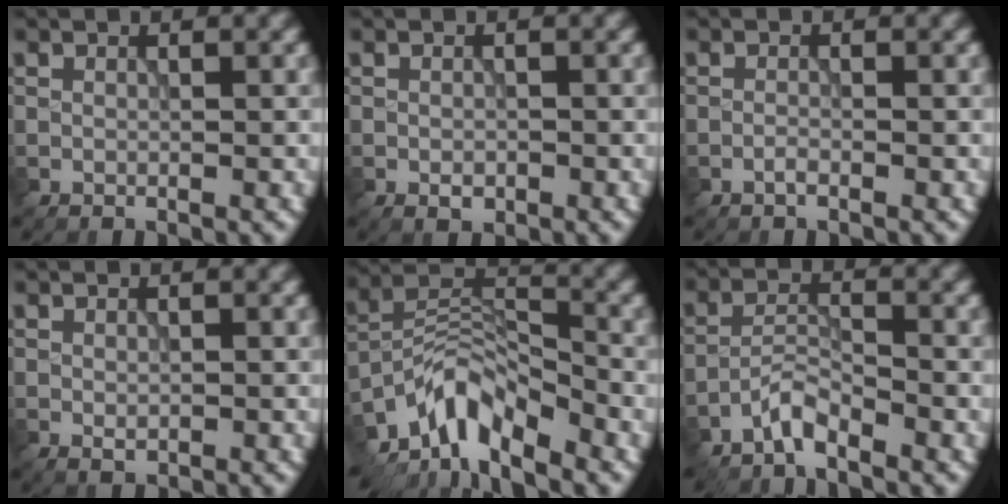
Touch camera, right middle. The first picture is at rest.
{"total": 1.1, "force": [-0.5, 0.7, 0.7], "torque": [-0.011, -0.001, -0.008]}
{"total": 0.7, "force": [-0.5, 0.1, 0.5], "torque": [-0.009, 0.002, -0.011]}
{"total": 0.8, "force": [-0.1, 0.5, 0.6], "torque": [-0.010, -0.003, -0.002]}
{"total": 7.3, "force": [-5.6, 2.7, 3.7], "torque": [-0.056, -0.001, -0.120]}
{"total": 2.5, "force": [-2.2, 0.4, 1.1], "torque": [-0.021, 0.009, -0.049]}